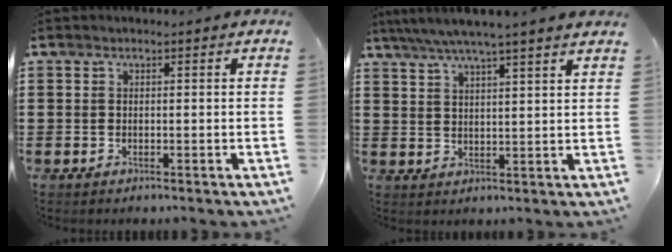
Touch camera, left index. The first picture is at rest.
{"total": 4.7, "force": [4.0, -0.4, 2.4], "torque": [-0.060, -0.016, 0.069]}